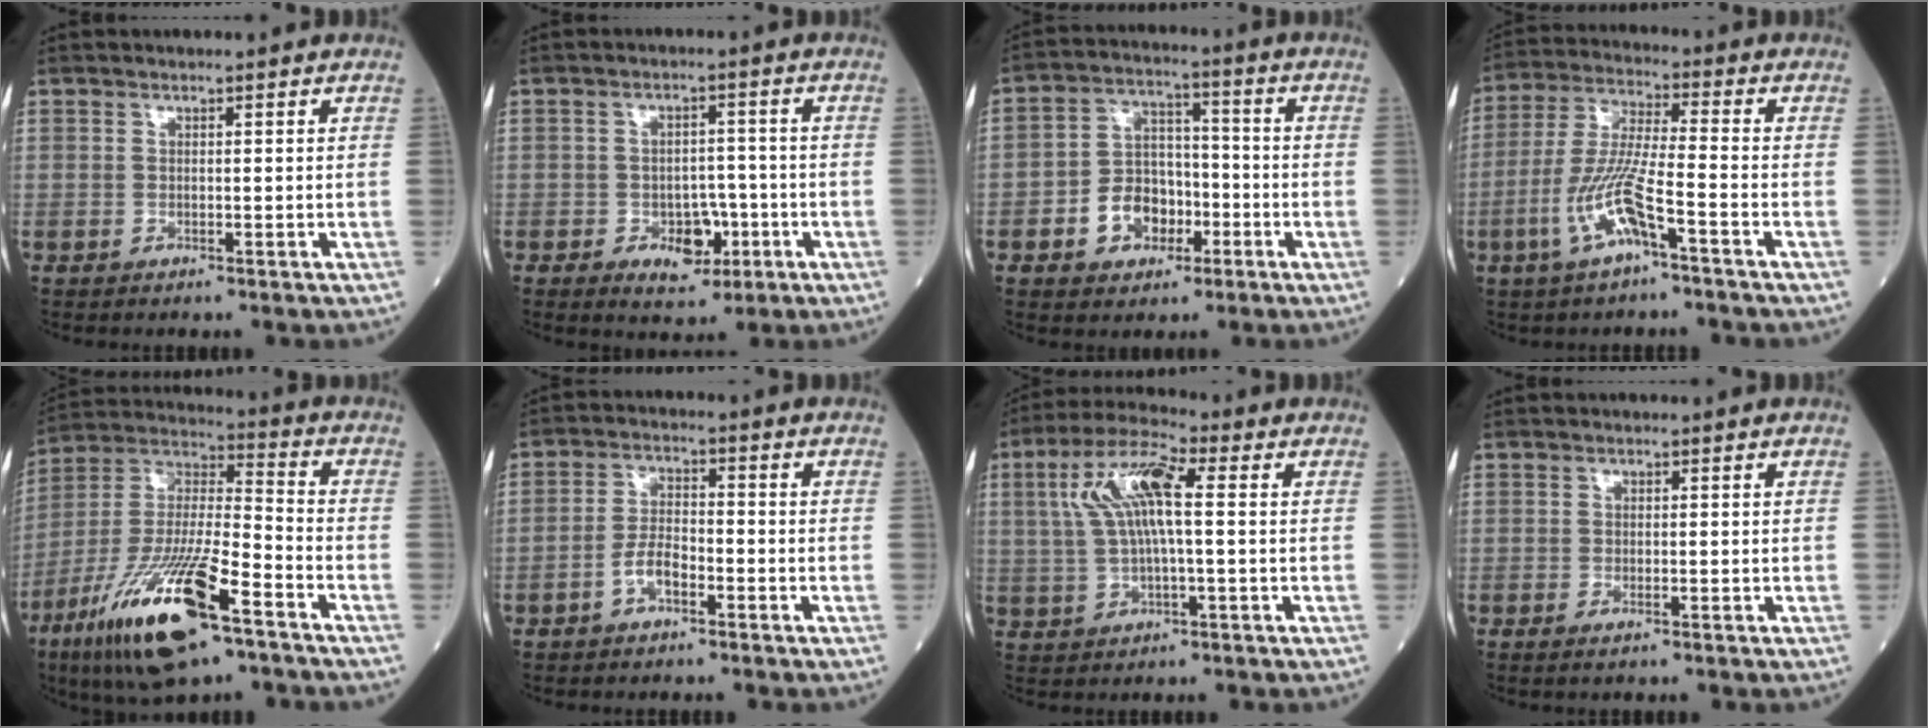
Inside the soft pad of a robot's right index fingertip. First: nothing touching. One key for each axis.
{"total": 5.7, "fx": -2.2, "fy": 3.5, "fz": 4.0, "tx": -0.052, "ty": 0.005, "tz": -0.028}
{"total": 8.3, "fx": -3.1, "fy": 6.1, "fz": 4.8, "tx": -0.095, "ty": 0.023, "tz": -0.052}
{"total": 9.7, "fx": -4.3, "fy": 0.9, "fz": 8.7, "tx": -0.188, "ty": 0.000, "tz": -0.085}
{"total": 20.7, "fx": -11.4, "fy": 4.1, "fz": 16.8, "tx": -0.349, "ty": -0.040, "tz": -0.206}
{"total": 4.4, "fx": -2.2, "fy": 1.7, "fz": 3.3, "tx": -0.066, "ty": 0.010, "tz": -0.045}
{"total": 9.7, "fx": 1.7, "fy": 1.9, "fz": 9.4, "tx": -0.196, "ty": 0.023, "tz": 0.031}
{"total": 0.9, "fx": -0.4, "fy": 0.2, "fz": 0.7, "tx": -0.013, "ty": -0.002, "tz": -0.007}